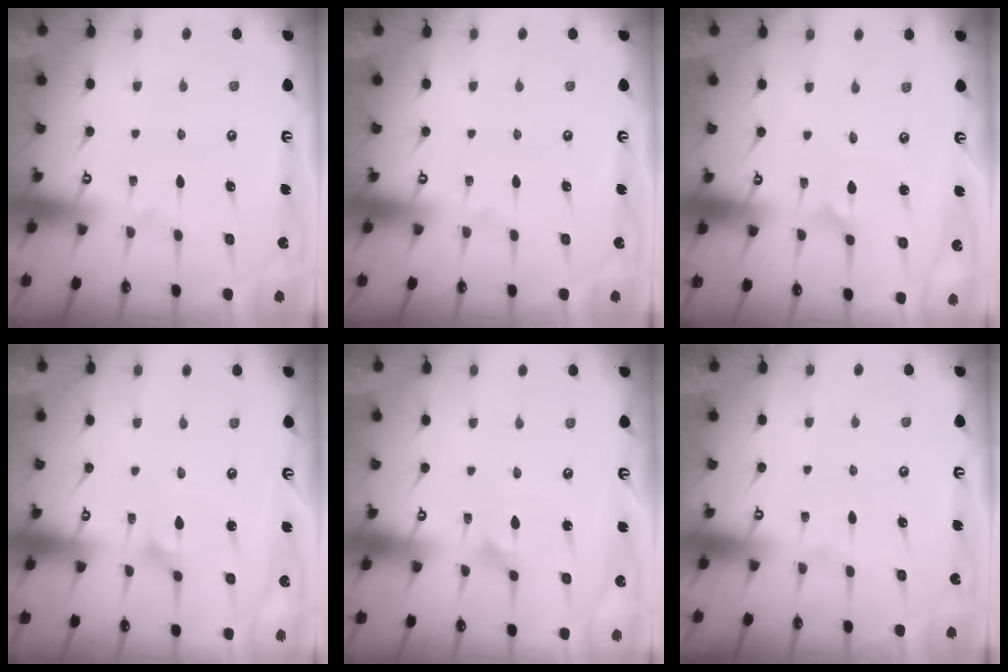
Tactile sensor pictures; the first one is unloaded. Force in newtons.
{"total": 0.0}
{"total": 1.9, "press": 1.9, "slide": 0.0}
{"total": 2.2, "press": 2.2, "slide": 0.1}
{"total": 1.5, "press": 1.5, "slide": 0.0}
{"total": 0.0}